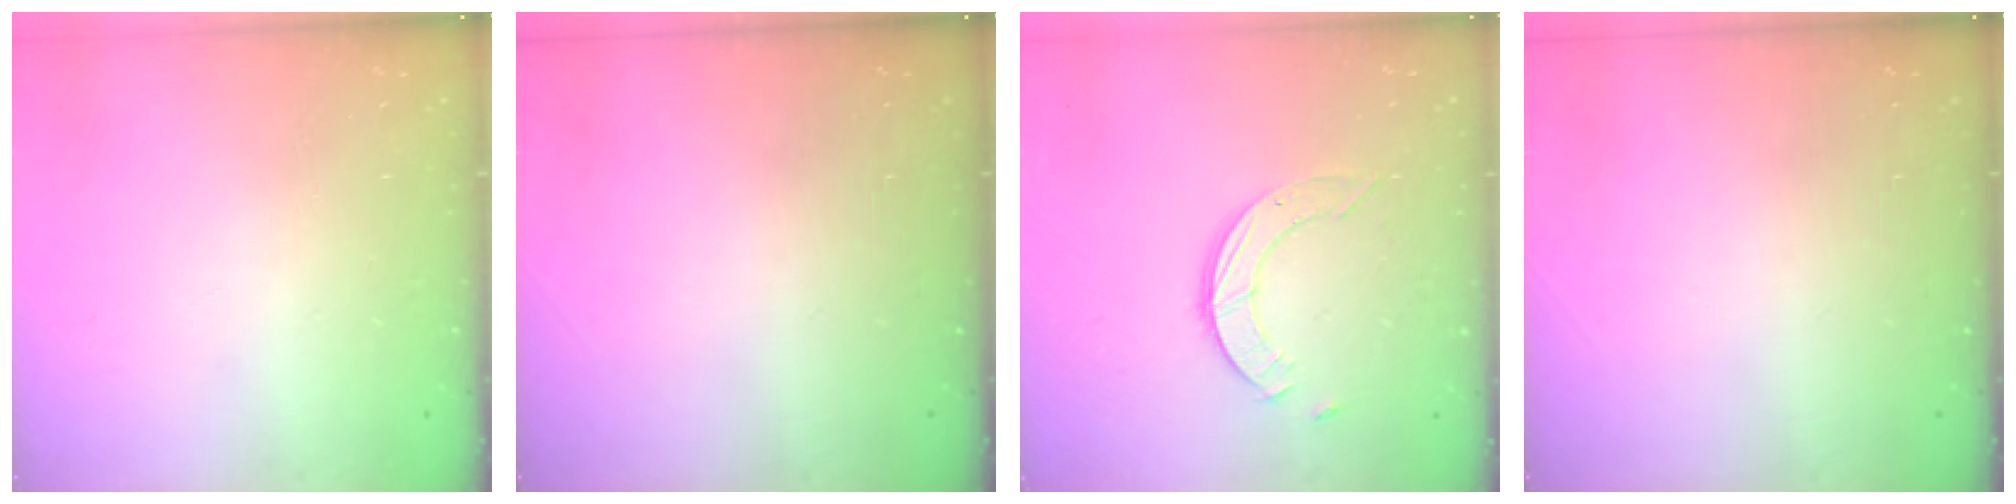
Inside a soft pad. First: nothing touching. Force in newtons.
{"total": 0.0}
{"total": 3.6, "press": 3.5, "slide": 0.3}
{"total": 0.0}